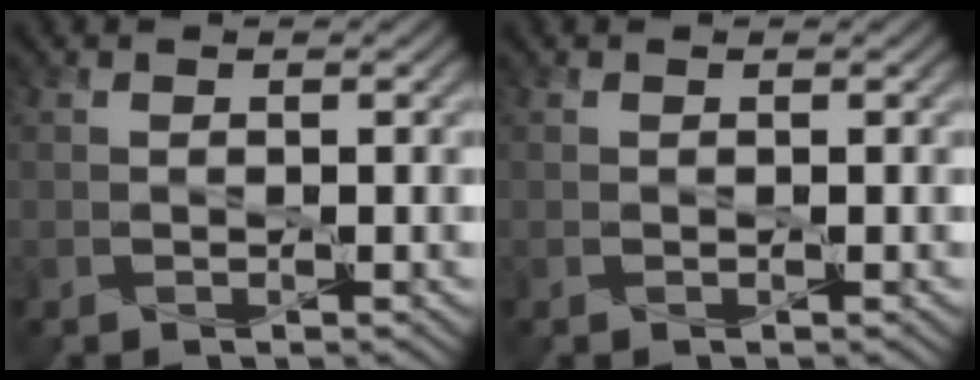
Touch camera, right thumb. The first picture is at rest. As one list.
[{"total": 0.0}]